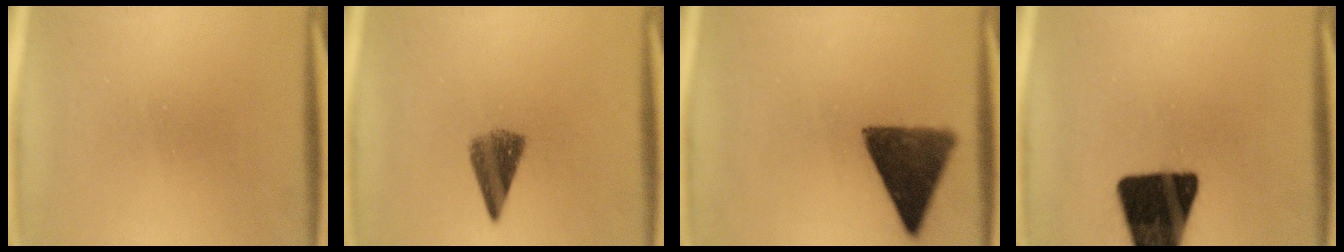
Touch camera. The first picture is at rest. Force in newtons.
{"total": 5.1}
{"total": 11.8}
{"total": 18.8}